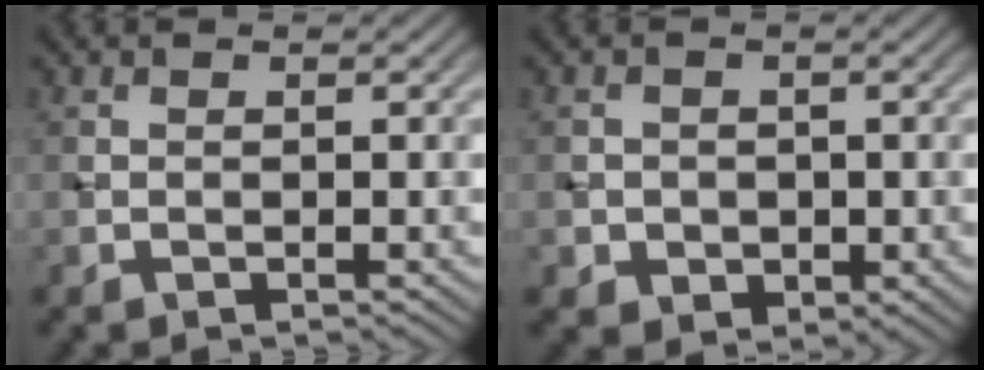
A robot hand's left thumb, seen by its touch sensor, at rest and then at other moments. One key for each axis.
{"total": 2.6, "fx": -0.4, "fy": 2.4, "fz": 1.0, "tx": -0.023, "ty": -0.011, "tz": -0.006}